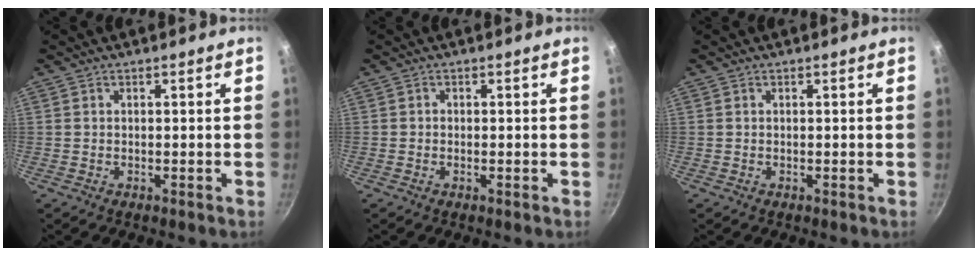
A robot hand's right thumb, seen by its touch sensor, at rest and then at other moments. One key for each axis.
{"total": 0.6, "fx": -0.3, "fy": 0.2, "fz": 0.5, "tx": -0.012, "ty": 0.002, "tz": -0.008}
{"total": 0.0}